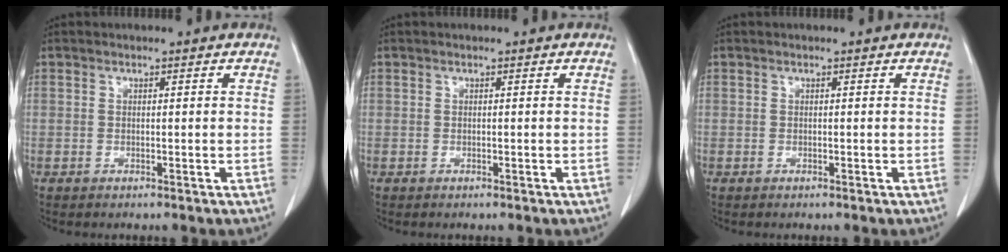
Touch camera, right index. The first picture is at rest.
{"total": 0.0}
{"total": 0.0}